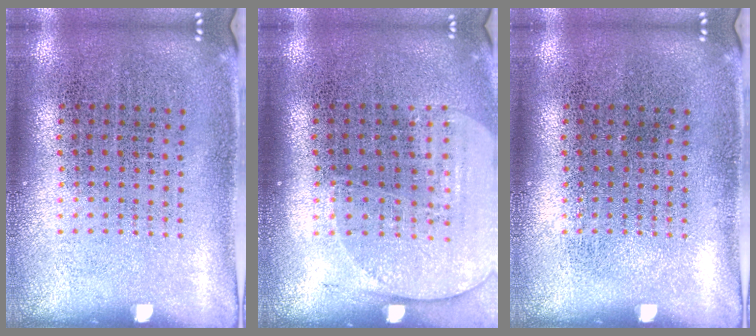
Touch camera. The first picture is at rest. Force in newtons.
{"total": 1.5, "press": 1.4, "slide": 0.6}
{"total": 0.0}